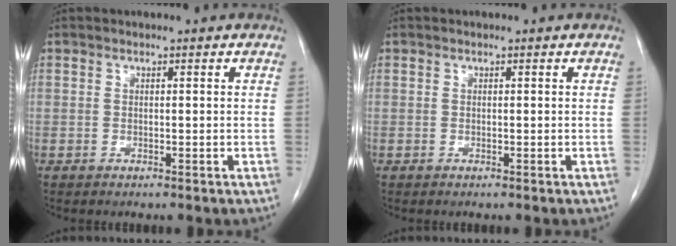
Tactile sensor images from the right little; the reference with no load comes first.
{"total": 0.0}